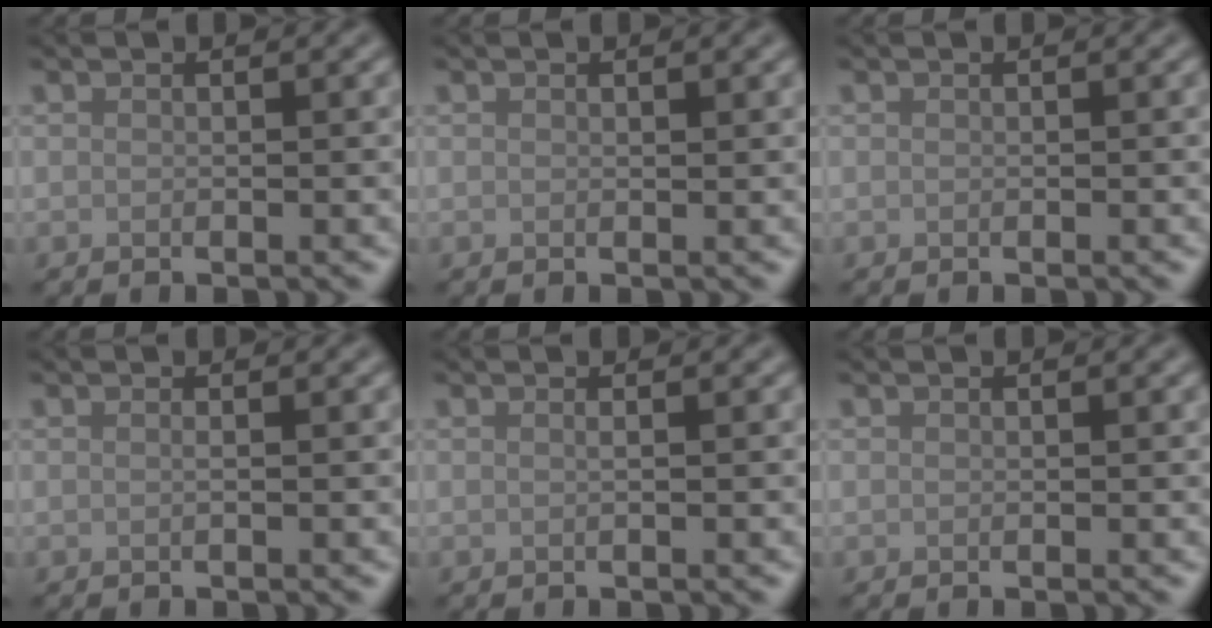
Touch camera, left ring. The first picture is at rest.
{"total": 0.0}
{"total": 0.0}
{"total": 0.5, "force": [0.0, 0.2, 0.5], "torque": [-0.005, -0.001, -0.003]}
{"total": 0.6, "force": [0.1, 0.2, 0.6], "torque": [-0.004, 0.000, -0.004]}
{"total": 0.0}